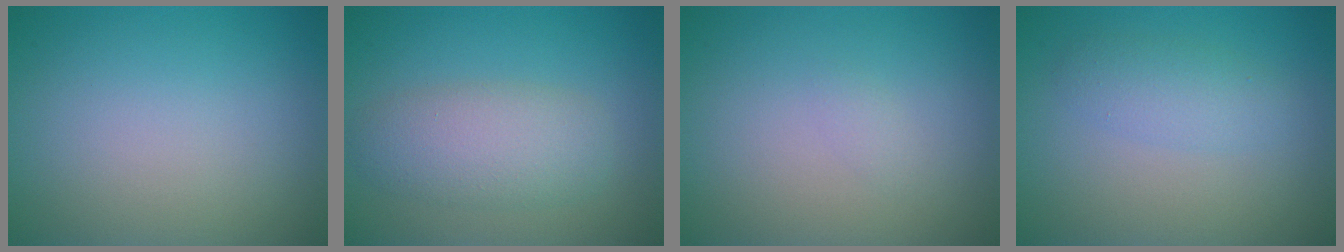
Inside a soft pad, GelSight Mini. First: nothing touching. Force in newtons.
{"total": 4.4, "press": 4.4, "slide": 0.1}
{"total": 0.5, "press": 0.5, "slide": 0.1}
{"total": 2.2, "press": 2.2, "slide": 0.1}